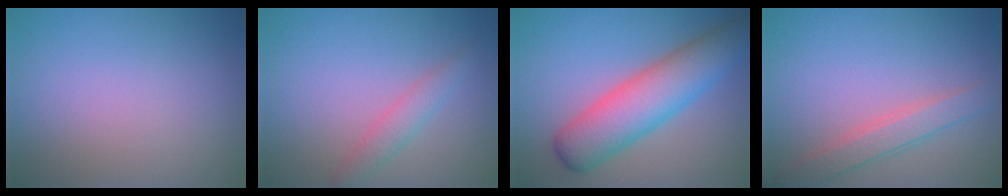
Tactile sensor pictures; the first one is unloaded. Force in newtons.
{"total": 2.0, "press": 2.0, "slide": 0.0}
{"total": 7.2, "press": 7.2, "slide": 0.2}
{"total": 2.7, "press": 2.7, "slide": 0.1}